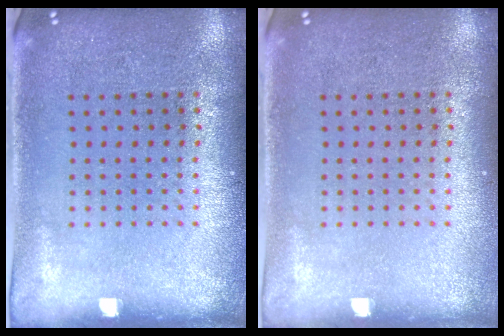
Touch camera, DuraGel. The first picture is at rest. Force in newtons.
{"total": 0.0}